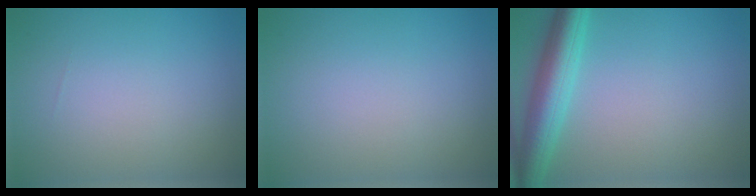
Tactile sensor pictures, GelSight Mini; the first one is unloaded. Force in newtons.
{"total": 0.0}
{"total": 5.6, "press": 5.6, "slide": 0.3}